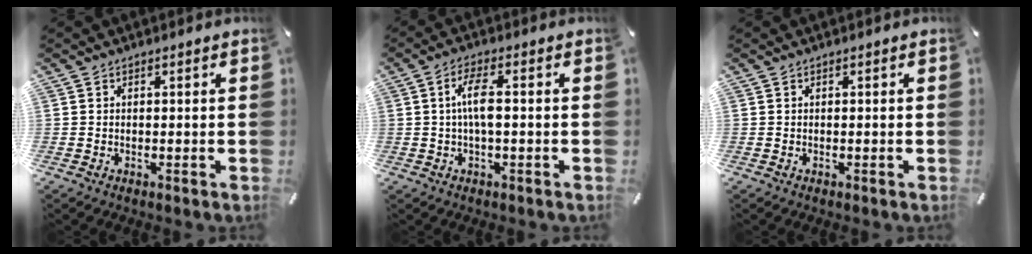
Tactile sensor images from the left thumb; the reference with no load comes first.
{"total": 5.9, "force": [-0.1, 1.7, 5.6], "torque": [-0.116, 0.003, -0.007]}
{"total": 0.0}